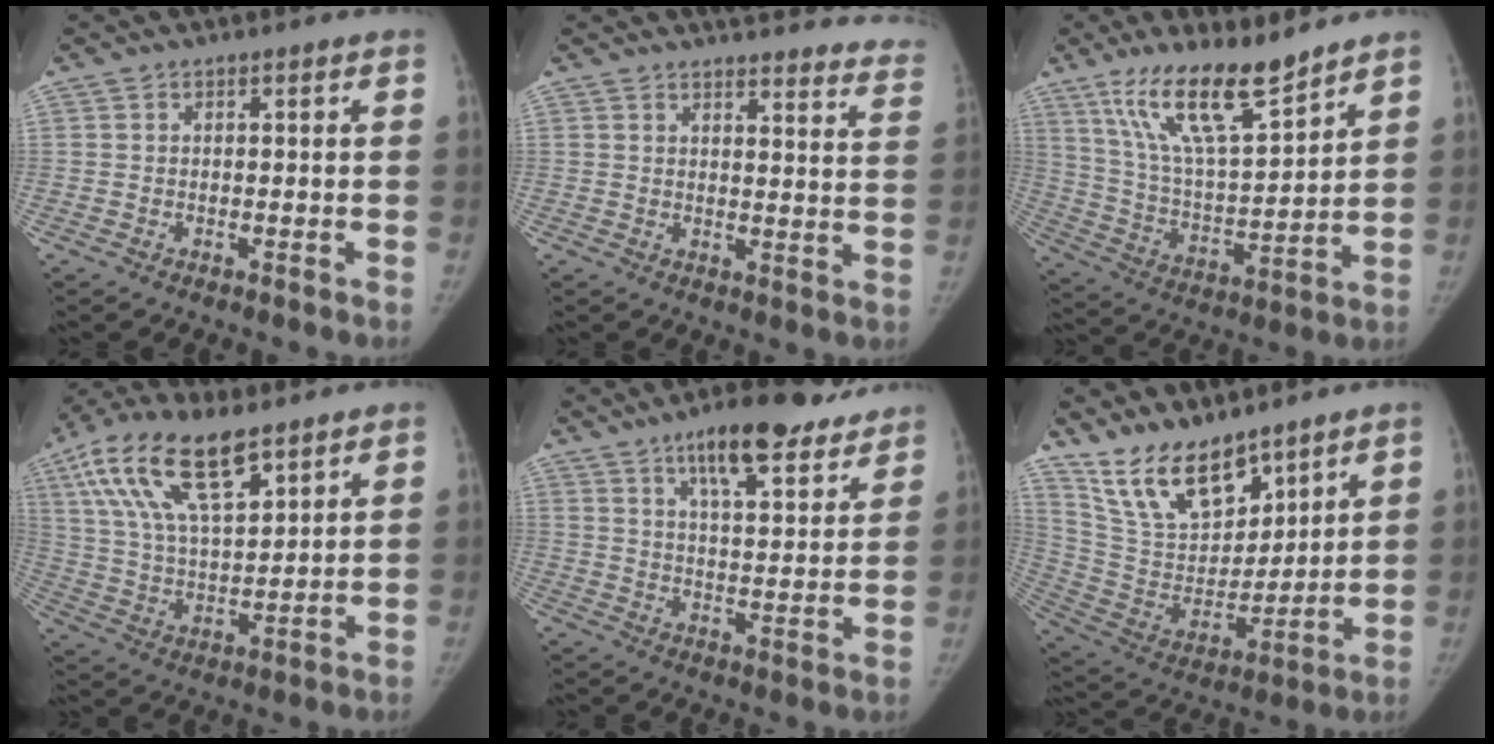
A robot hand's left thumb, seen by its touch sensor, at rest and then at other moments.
{"total": 23.2, "force": [21.8, 4.6, 6.5], "torque": [-0.050, -0.138, 0.228]}
{"total": 16.5, "force": [11.7, 4.2, 10.9], "torque": [-0.172, -0.065, 0.228]}
{"total": 18.4, "force": [10.1, 7.7, 13.3], "torque": [-0.236, -0.020, 0.192]}
{"total": 15.4, "force": [10.7, 4.9, 10.0], "torque": [-0.113, -0.042, 0.163]}
{"total": 16.0, "force": [12.3, 7.1, 7.5], "torque": [-0.096, -0.070, 0.244]}